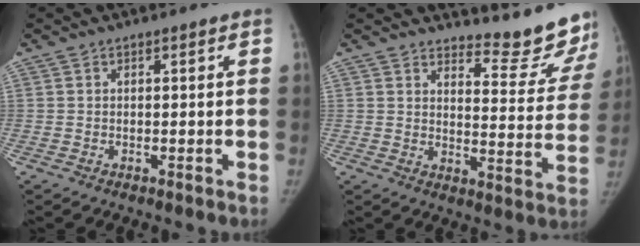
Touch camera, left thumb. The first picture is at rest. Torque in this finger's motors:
{"motor_torque": [-0.12, 0.13, -0.05, 0.06, -0.04]}